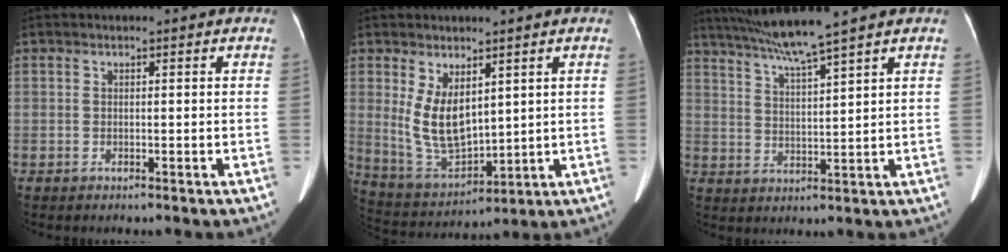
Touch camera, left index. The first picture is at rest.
{"total": 8.6, "force": [2.5, 4.1, 7.2], "torque": [-0.145, -0.013, 0.067]}
{"total": 8.4, "force": [7.1, -1.7, 4.2], "torque": [-0.076, 0.005, 0.129]}